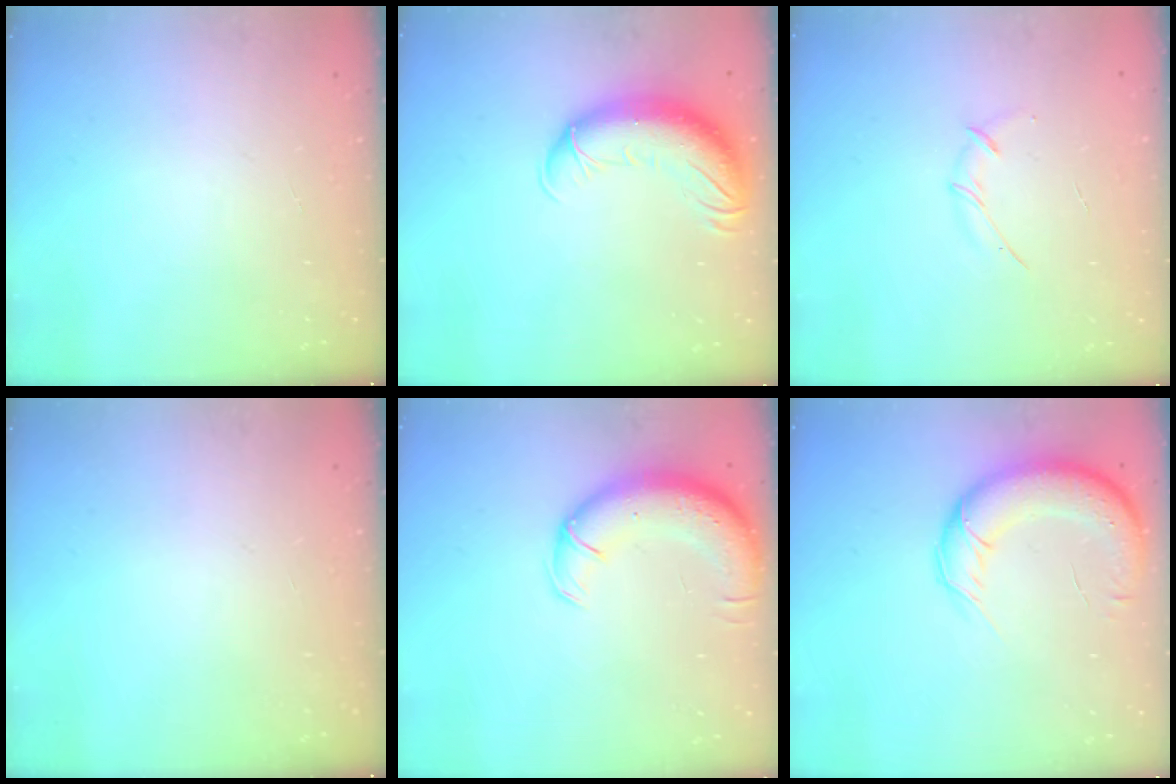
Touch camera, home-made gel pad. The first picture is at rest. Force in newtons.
{"total": 14.5, "press": 14.2, "slide": 3.1}
{"total": 3.8, "press": 3.7, "slide": 0.9}
{"total": 0.0}
{"total": 12.0, "press": 11.7, "slide": 2.8}
{"total": 14.9, "press": 14.5, "slide": 3.5}